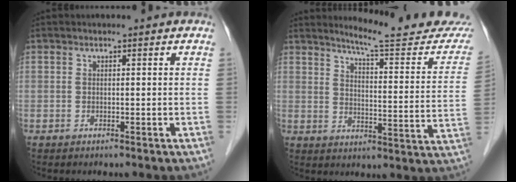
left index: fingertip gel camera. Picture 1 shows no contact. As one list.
[{"total": 17.3, "force": [16.2, 0.6, 6.0], "torque": [-0.078, -0.080, 0.198]}]